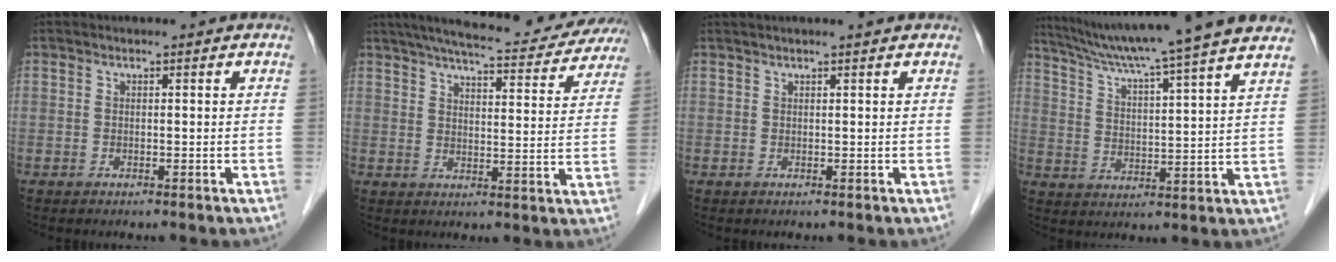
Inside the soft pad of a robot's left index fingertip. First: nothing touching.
{"total": 20.6, "force": [18.4, 3.4, 8.7], "torque": [-0.134, 0.000, 0.229]}
{"total": 3.5, "force": [3.0, -0.3, 1.7], "torque": [-0.018, 0.026, 0.042]}
{"total": 19.3, "force": [16.5, -1.7, 9.9], "torque": [-0.166, -0.003, 0.231]}